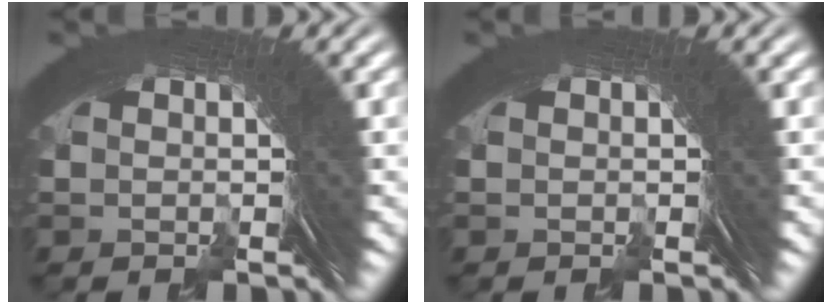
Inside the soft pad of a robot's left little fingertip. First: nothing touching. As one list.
[{"total": 0.0}]